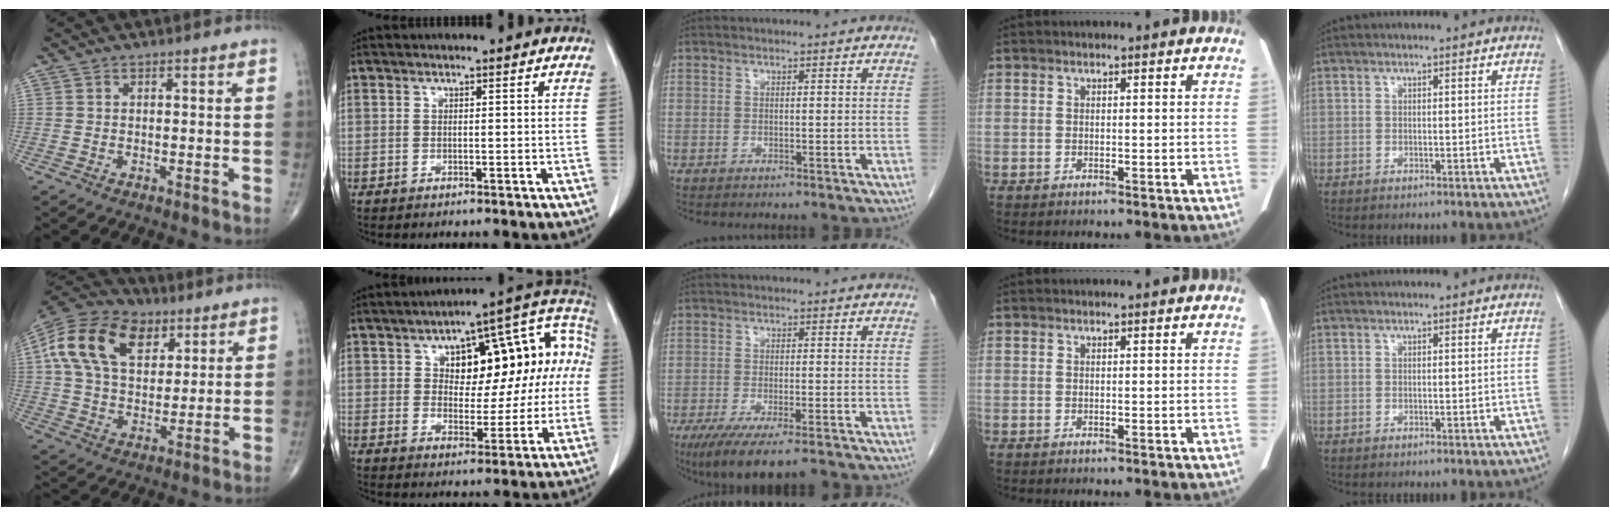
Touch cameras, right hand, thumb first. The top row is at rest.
{"thumb": {"total": 19.3, "force": [7.5, 12.4, 12.8], "torque": [-0.231, 0.003, 0.127]}, "index": {"total": 17.9, "force": [3.3, 9.2, 15.1], "torque": [-0.201, 0.054, 0.048]}, "middle": {"total": 10.7, "force": [-8.4, 1.6, 6.4], "torque": [-0.091, -0.020, -0.133]}}